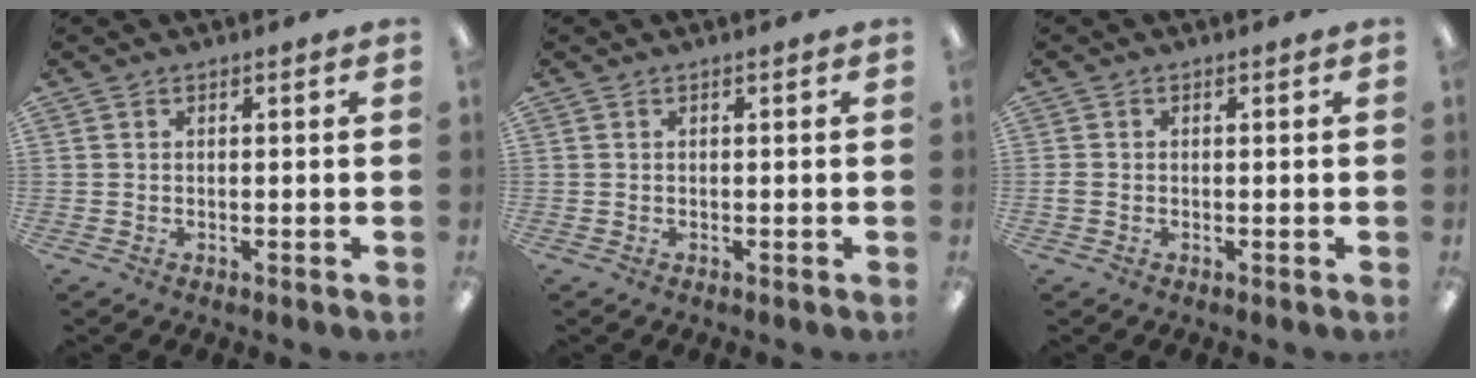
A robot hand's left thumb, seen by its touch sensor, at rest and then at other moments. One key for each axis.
{"total": 0.0}
{"total": 1.1, "fx": -0.3, "fy": 0.8, "fz": 0.6, "tx": -0.011, "ty": 0.002, "tz": -0.006}